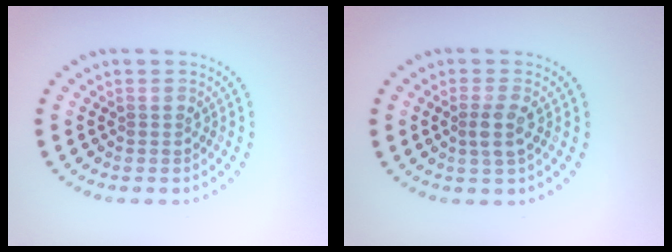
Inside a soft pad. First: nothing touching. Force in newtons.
{"total": 2.0, "press": 1.7, "slide": 1.1}